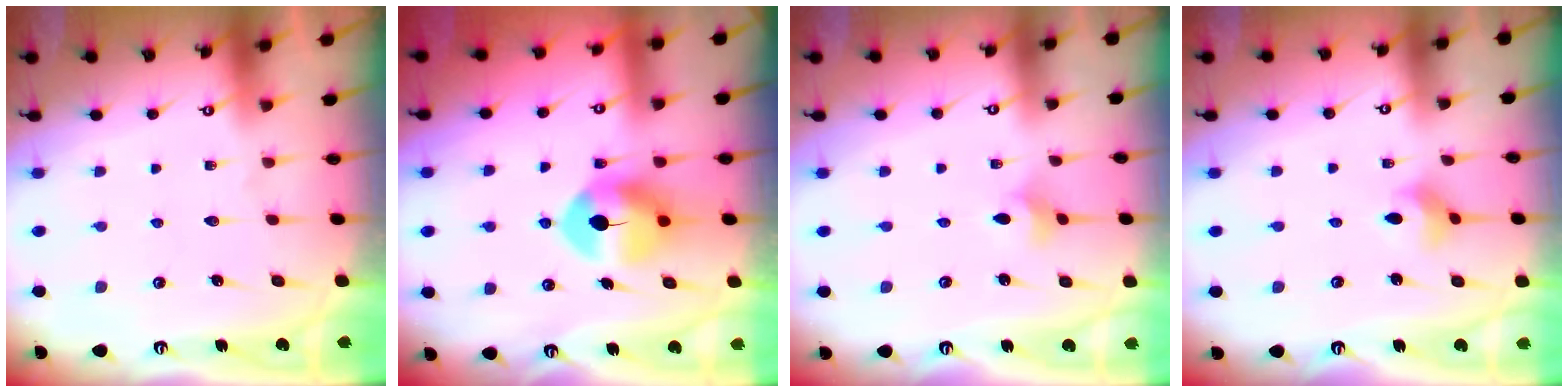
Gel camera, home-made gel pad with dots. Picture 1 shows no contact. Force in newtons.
{"total": 8.7, "press": 8.6, "slide": 1.5}
{"total": 2.9, "press": 2.8, "slide": 0.6}
{"total": 3.4, "press": 3.4, "slide": 0.5}